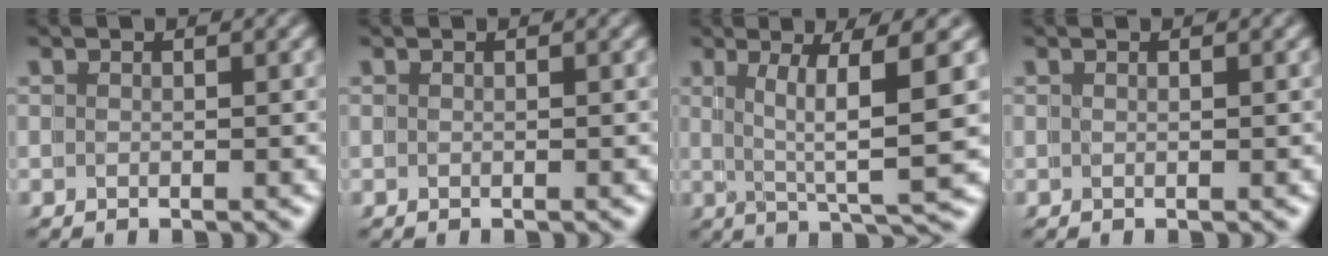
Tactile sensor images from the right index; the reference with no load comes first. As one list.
[{"total": 0.0}, {"total": 4.8, "force": [0.8, -1.4, 4.5], "torque": [-0.060, -0.009, 0.023]}, {"total": 1.3, "force": [0.1, -0.8, -0.9], "torque": [0.009, -0.003, 0.006]}]